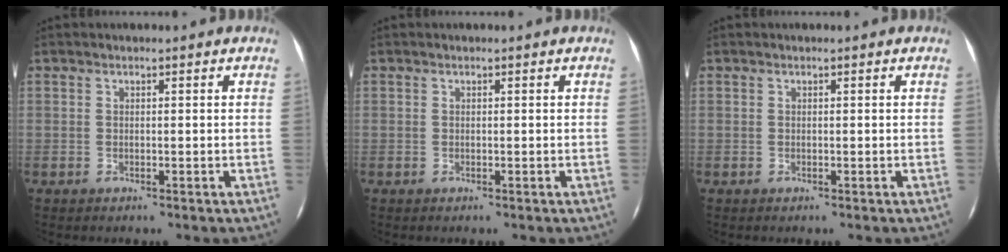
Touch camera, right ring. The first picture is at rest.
{"total": 0.0}
{"total": 0.0}